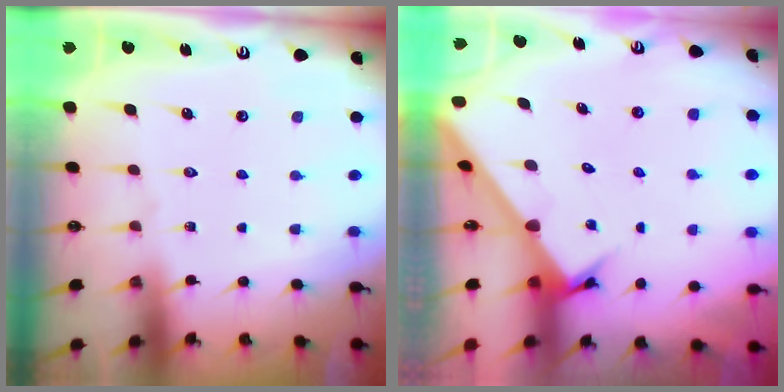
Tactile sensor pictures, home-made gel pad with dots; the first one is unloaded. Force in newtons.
{"total": 3.1, "press": 3.1, "slide": 0.3}